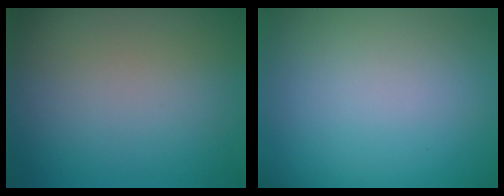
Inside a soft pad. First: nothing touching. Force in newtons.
{"total": 0.0}